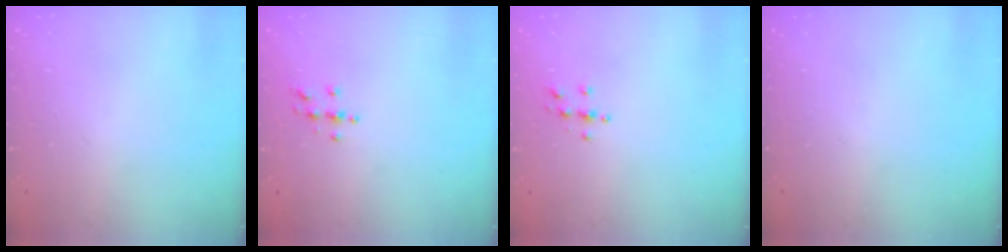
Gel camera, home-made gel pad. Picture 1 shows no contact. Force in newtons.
{"total": 3.9, "press": 3.8, "slide": 0.4}
{"total": 3.9, "press": 3.9, "slide": 0.4}
{"total": 0.0}